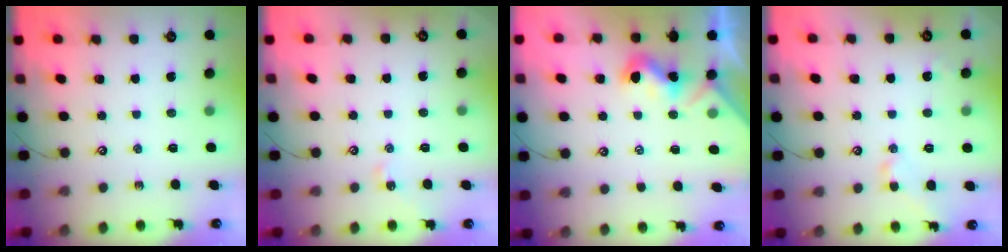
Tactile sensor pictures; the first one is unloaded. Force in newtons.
{"total": 2.4, "press": 2.4, "slide": 0.5}
{"total": 1.3, "press": 1.3, "slide": 0.3}
{"total": 1.2, "press": 0.9, "slide": 0.7}